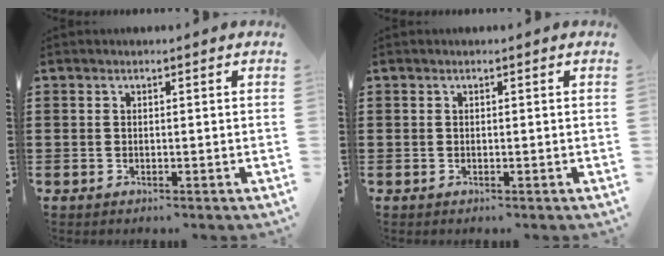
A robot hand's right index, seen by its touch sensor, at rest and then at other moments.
{"total": 0.0}